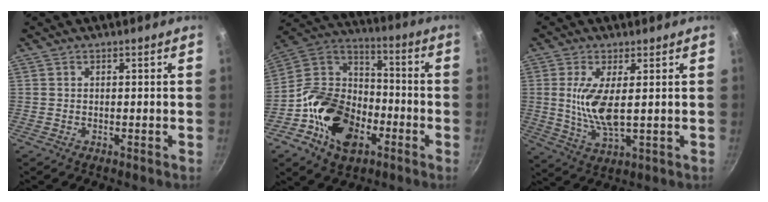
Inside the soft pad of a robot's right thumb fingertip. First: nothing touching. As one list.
[{"total": 19.3, "force": [-7.7, 13.3, 11.6], "torque": [-0.186, 0.054, -0.155]}, {"total": 8.8, "force": [1.1, 2.9, 8.2], "torque": [-0.167, -0.014, 0.028]}]